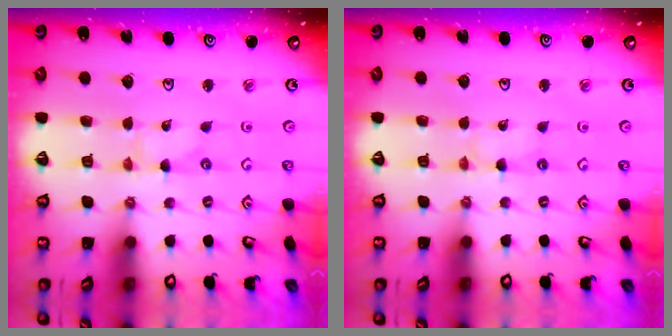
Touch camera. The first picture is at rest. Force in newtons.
{"total": 1.9, "press": 1.9, "slide": 0.2}